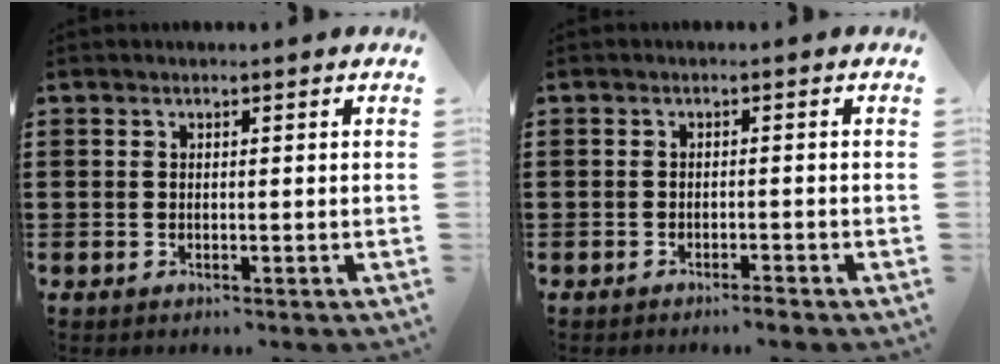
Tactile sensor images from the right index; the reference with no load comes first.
{"total": 1.4, "force": [-1.3, -0.1, 0.5], "torque": [-0.010, 0.000, -0.025]}